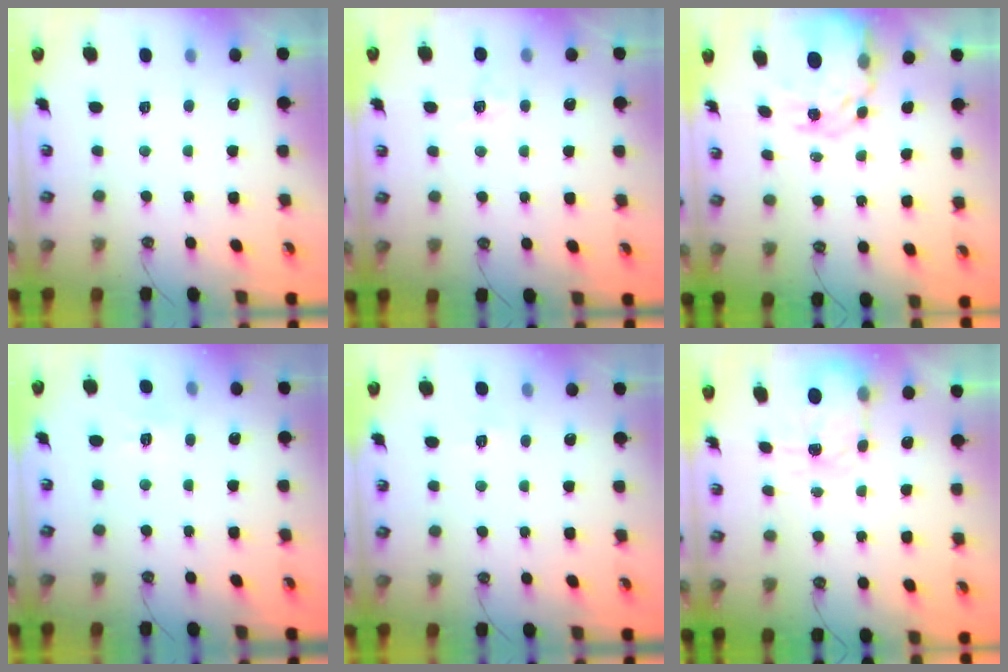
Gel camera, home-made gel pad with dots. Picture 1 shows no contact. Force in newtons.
{"total": 4.9, "press": 4.8, "slide": 0.7}
{"total": 9.3, "press": 9.3, "slide": 0.8}
{"total": 2.7, "press": 2.7, "slide": 0.5}
{"total": 2.7, "press": 2.7, "slide": 0.4}
{"total": 5.1, "press": 5.1, "slide": 0.4}